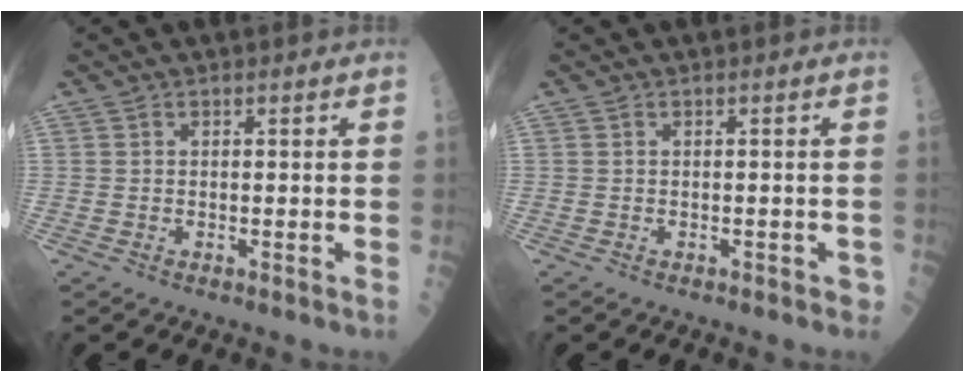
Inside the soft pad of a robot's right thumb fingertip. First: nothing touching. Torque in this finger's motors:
{"motor_torque": [0.22, 0.05, 0.06, -0.16, 0.01]}